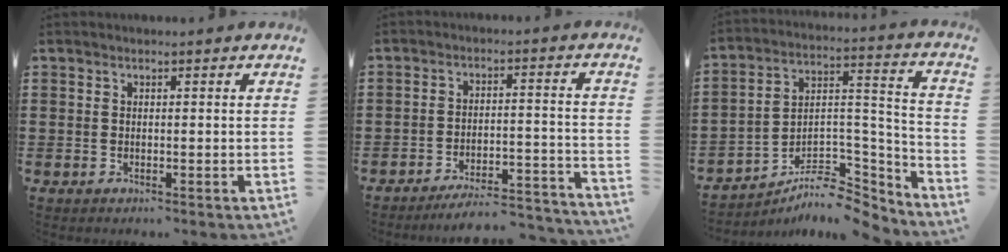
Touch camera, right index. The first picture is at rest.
{"total": 6.0, "force": [-5.5, 0.5, 2.2], "torque": [-0.042, 0.000, -0.107]}
{"total": 8.2, "force": [-7.0, 3.1, 2.9], "torque": [-0.040, 0.012, -0.131]}